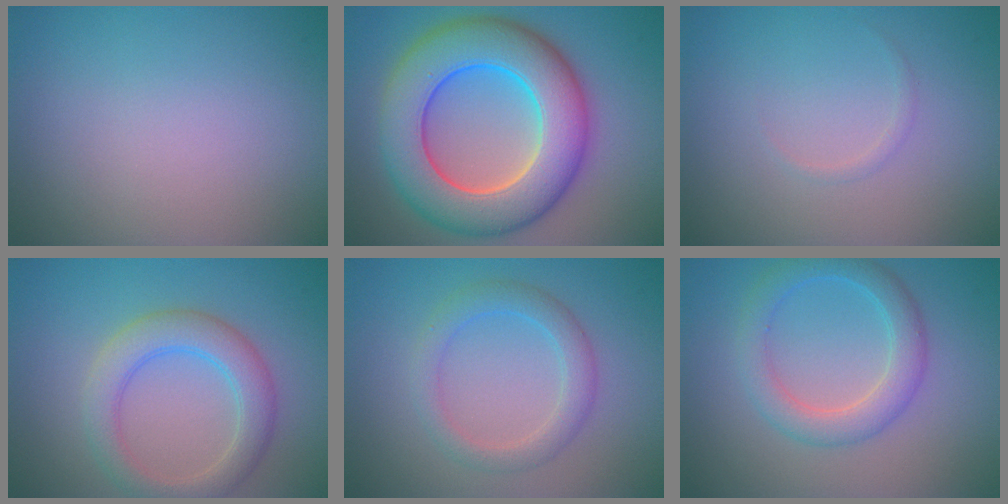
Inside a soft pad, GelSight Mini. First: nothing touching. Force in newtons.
{"total": 11.4, "press": 11.4, "slide": 0.3}
{"total": 0.5, "press": 0.5, "slide": 0.0}
{"total": 4.3, "press": 4.3, "slide": 0.0}
{"total": 2.9, "press": 2.9, "slide": 0.3}
{"total": 3.5, "press": 3.5, "slide": 0.1}